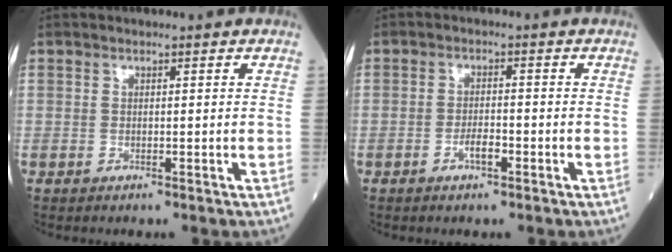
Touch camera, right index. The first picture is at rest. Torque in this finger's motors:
{"motor_torque": [0.25, 0.07, 0.15, 0.05]}